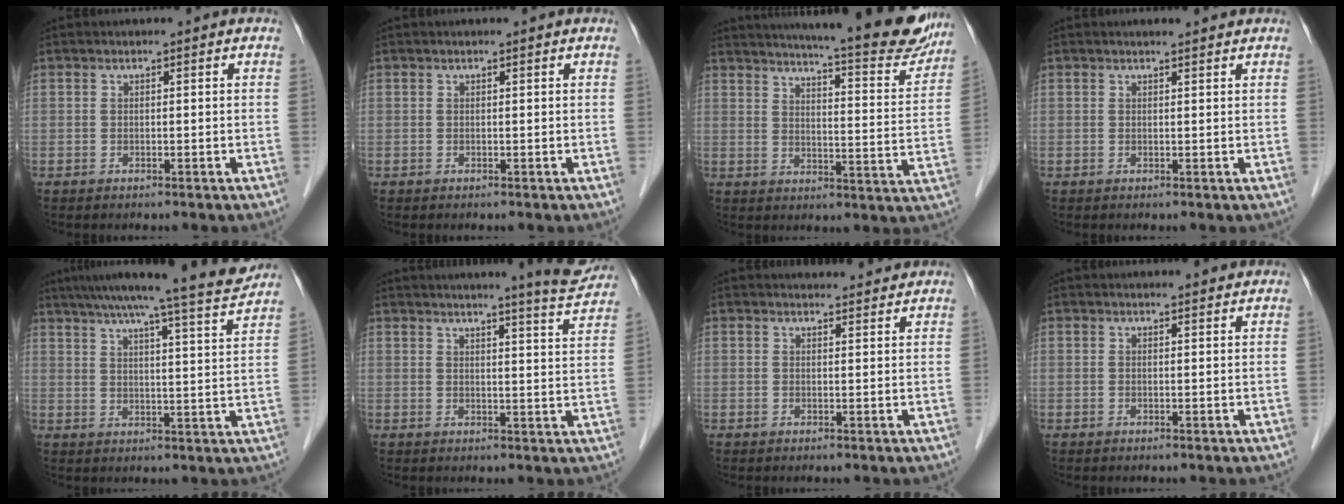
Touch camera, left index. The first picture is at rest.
{"total": 0.0}
{"total": 21.5, "force": [19.1, 2.1, 9.6], "torque": [-0.135, -0.057, 0.232]}
{"total": 2.2, "force": [2.0, 0.2, 0.9], "torque": [-0.014, 0.009, 0.026]}
{"total": 14.8, "force": [13.2, -1.1, 6.5], "torque": [-0.102, -0.022, 0.175]}
{"total": 8.1, "force": [7.5, -0.6, 2.9], "torque": [-0.044, -0.021, 0.083]}
{"total": 4.4, "force": [4.3, 0.7, 0.7], "torque": [-0.012, 0.008, 0.051]}
{"total": 1.9, "force": [1.8, 0.2, 0.6], "torque": [-0.012, 0.004, 0.024]}